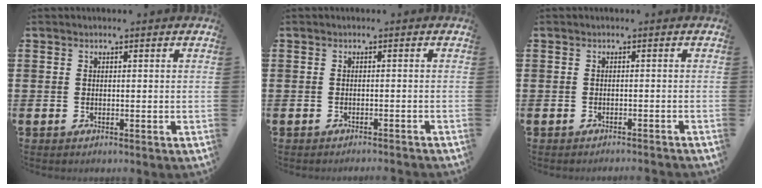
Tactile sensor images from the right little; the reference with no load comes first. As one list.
[{"total": 0.7, "force": [-0.7, -0.2, 0.0], "torque": [0.000, 0.000, -0.015]}, {"total": 0.7, "force": [-0.7, -0.2, 0.0], "torque": [0.000, 0.000, -0.015]}]